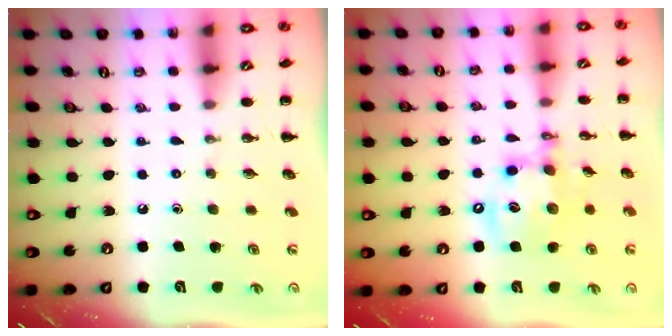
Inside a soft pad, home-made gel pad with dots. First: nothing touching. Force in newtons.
{"total": 14.3, "press": 14.0, "slide": 3.2}